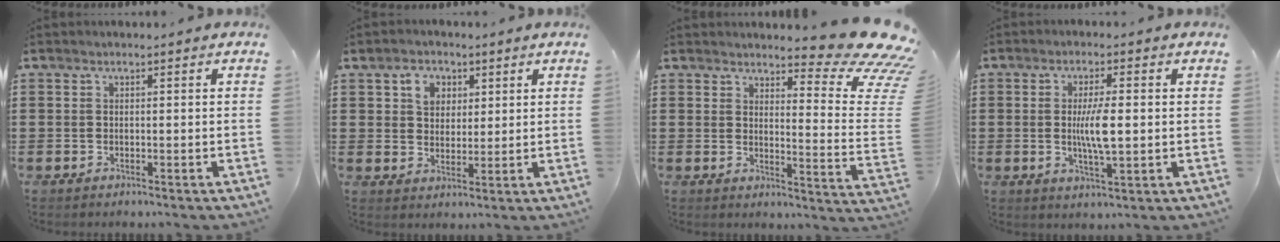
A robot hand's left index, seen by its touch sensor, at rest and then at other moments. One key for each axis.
{"total": 4.5, "fx": 2.3, "fy": 3.4, "fz": 1.7, "tx": -0.032, "ty": 0.008, "tz": 0.037}
{"total": 10.4, "fx": 8.4, "fy": 1.4, "fz": 6.0, "tx": -0.089, "ty": -0.065, "tz": 0.143}
{"total": 6.0, "fx": 0.1, "fy": 1.6, "fz": 5.7, "tx": -0.105, "ty": -0.002, "tz": -0.004}